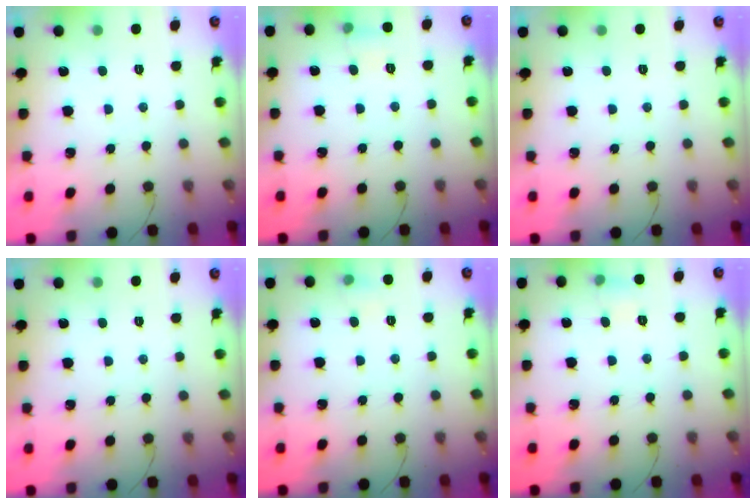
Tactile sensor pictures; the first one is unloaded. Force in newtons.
{"total": 4.8, "press": 4.7, "slide": 1.2}
{"total": 0.0}
{"total": 0.0}
{"total": 4.8, "press": 4.5, "slide": 1.6}
{"total": 4.5, "press": 4.3, "slide": 1.4}